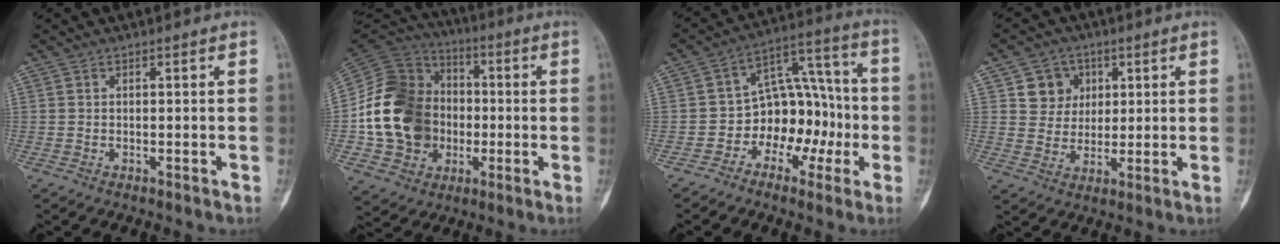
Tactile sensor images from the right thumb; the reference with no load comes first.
{"total": 21.0, "force": [-1.8, 17.7, 11.2], "torque": [-0.176, 0.027, -0.026]}
{"total": 12.2, "force": [-3.4, 9.0, 7.5], "torque": [-0.052, 0.060, -0.061]}
{"total": 7.1, "force": [2.8, 6.5, -0.1], "torque": [0.033, -0.001, 0.047]}